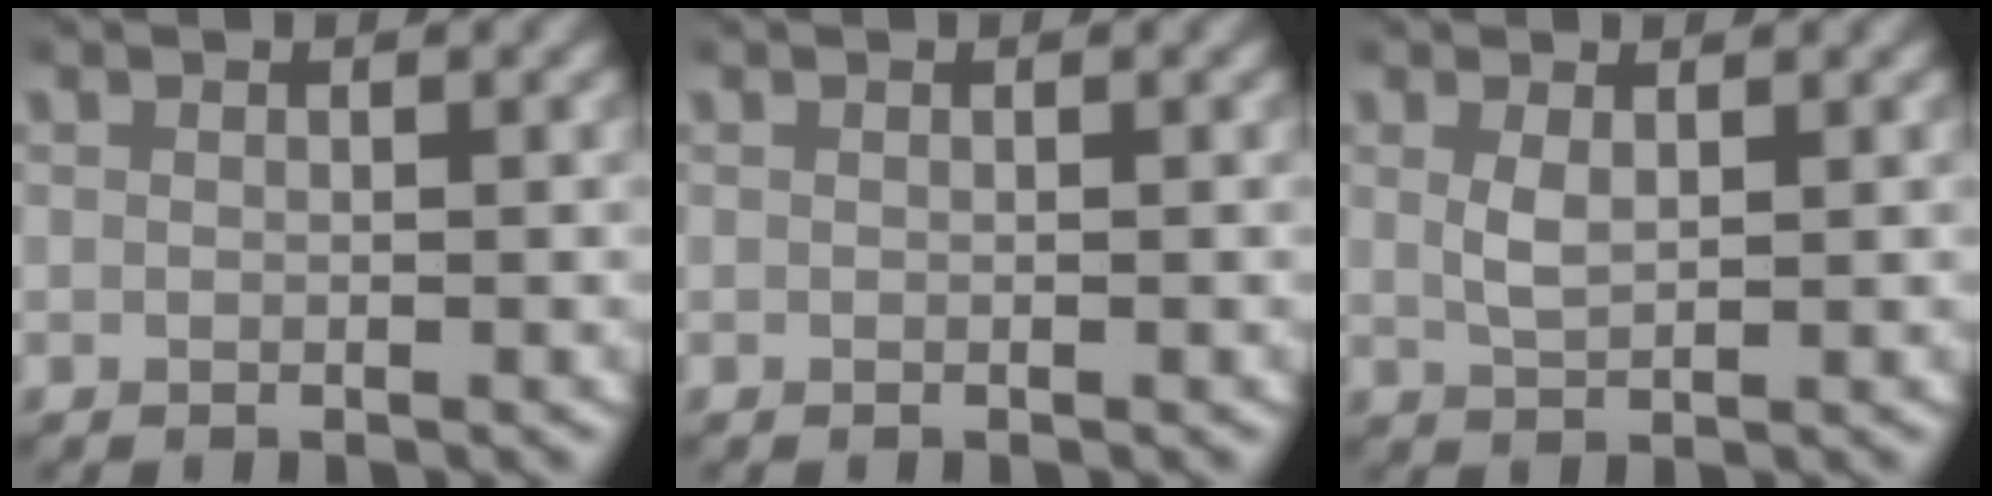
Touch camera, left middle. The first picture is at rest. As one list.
[{"total": 0.0}, {"total": 1.6, "force": [0.7, 0.6, 1.4], "torque": [-0.031, -0.005, 0.019]}]